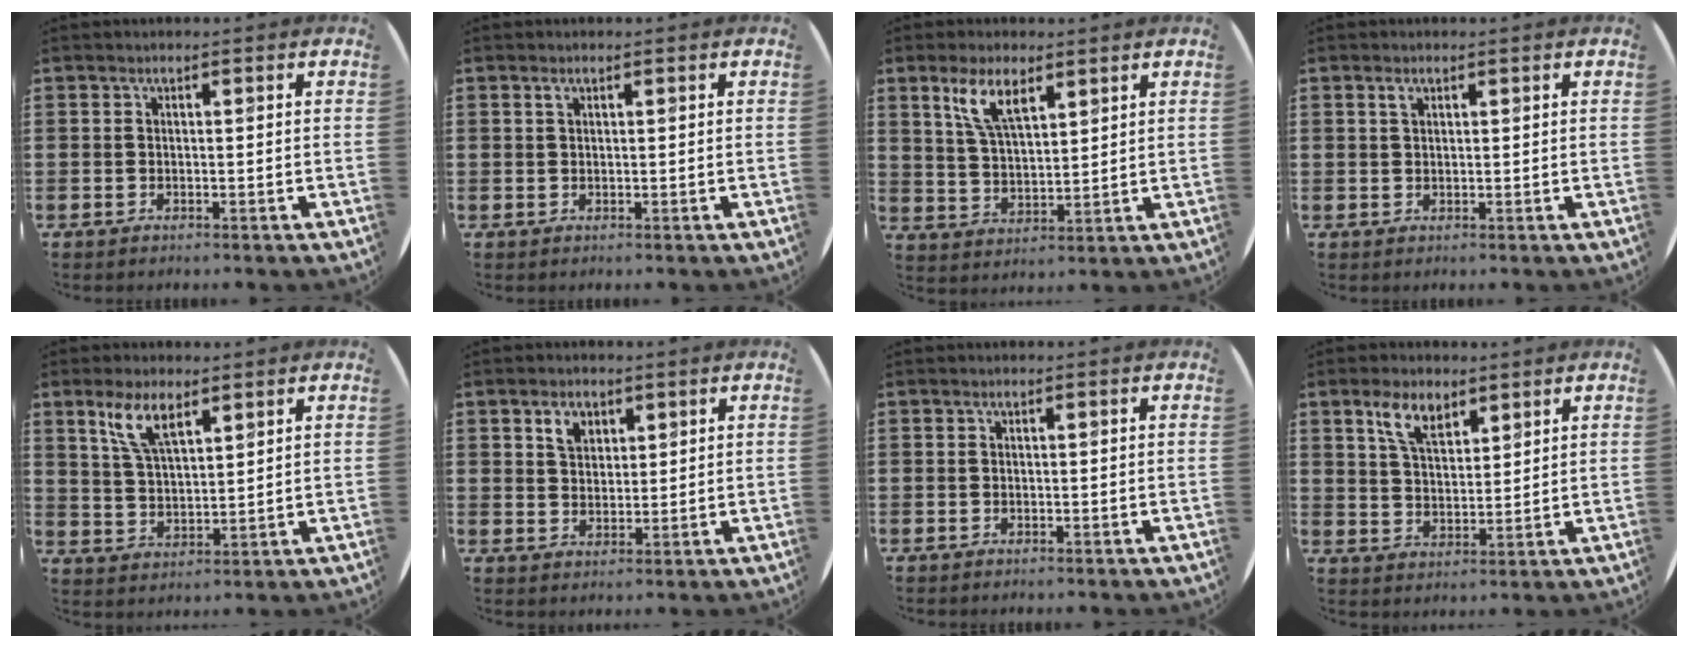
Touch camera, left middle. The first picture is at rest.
{"total": 0.7, "force": [0.4, 0.3, 0.4], "torque": [-0.002, -0.001, 0.006]}
{"total": 6.6, "force": [4.2, 2.3, 4.4], "torque": [-0.099, 0.003, 0.075]}
{"total": 1.1, "force": [0.7, 0.6, 0.6], "torque": [-0.006, 0.001, 0.010]}
{"total": 6.1, "force": [4.2, 2.0, 4.0], "torque": [-0.091, 0.002, 0.074]}
{"total": 3.0, "force": [1.9, 2.0, 1.2], "torque": [-0.011, -0.002, 0.032]}
{"total": 0.0}
{"total": 5.7, "force": [4.1, 2.5, 3.1], "torque": [-0.064, -0.004, 0.073]}